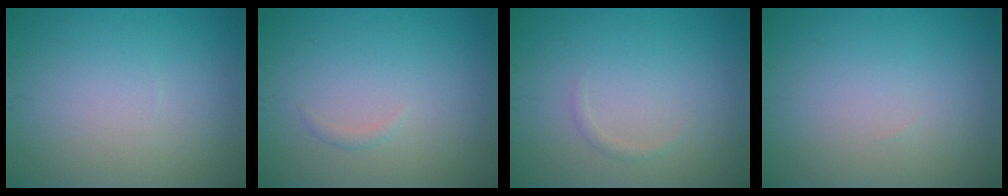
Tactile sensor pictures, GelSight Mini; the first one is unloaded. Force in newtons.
{"total": 0.6, "press": 0.6, "slide": 0.1}
{"total": 0.7, "press": 0.7, "slide": 0.0}
{"total": 0.0}